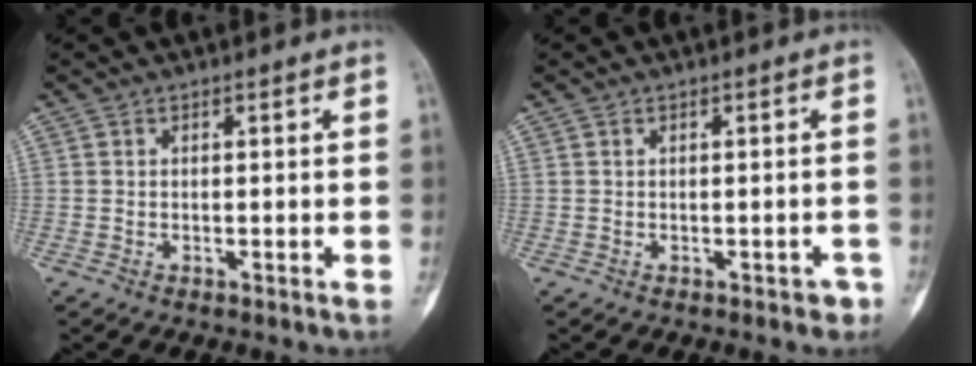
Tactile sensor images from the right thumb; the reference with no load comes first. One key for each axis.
{"total": 1.7, "fx": -0.9, "fy": 1.0, "fz": 1.0, "tx": 0.000, "ty": 0.011, "tz": -0.009}